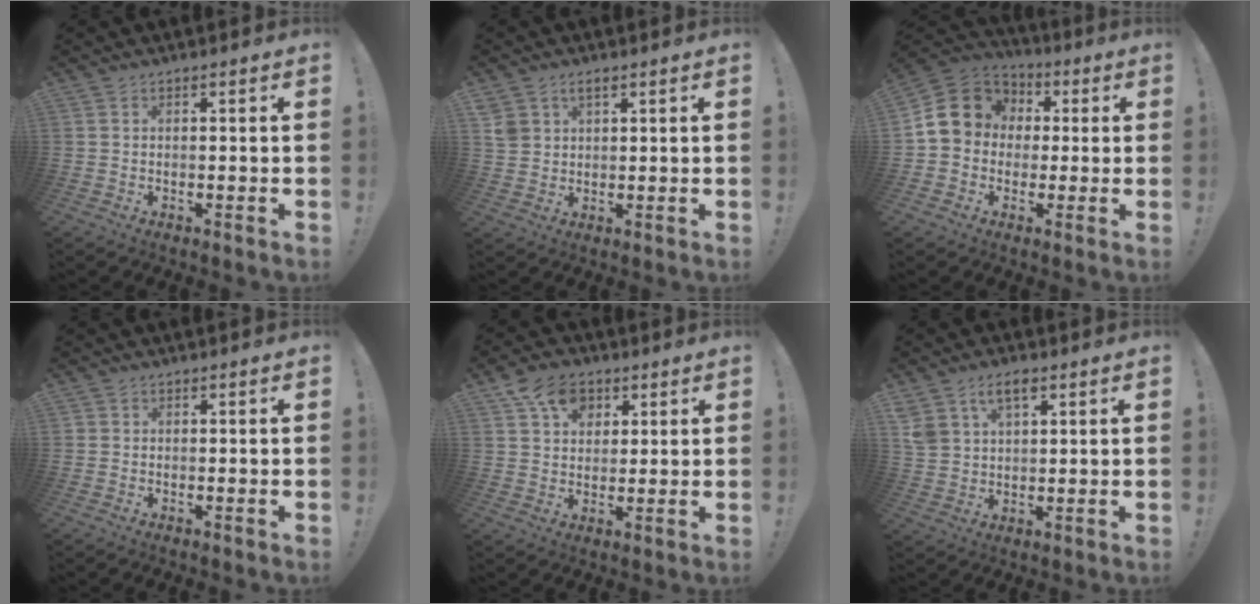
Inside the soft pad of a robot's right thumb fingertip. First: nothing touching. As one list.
[{"total": 4.3, "force": [2.5, 2.5, 2.5], "torque": [-0.048, -0.005, 0.048]}, {"total": 14.3, "force": [2.6, 12.3, 6.8], "torque": [-0.109, 0.010, 0.063]}, {"total": 0.5, "force": [0.1, 0.5, 0.0], "torque": [-0.001, 0.001, 0.002]}, {"total": 10.9, "force": [5.0, 8.2, 5.2], "torque": [-0.074, -0.016, 0.096]}, {"total": 7.3, "force": [4.0, 4.6, 4.0], "torque": [-0.076, -0.006, 0.076]}]